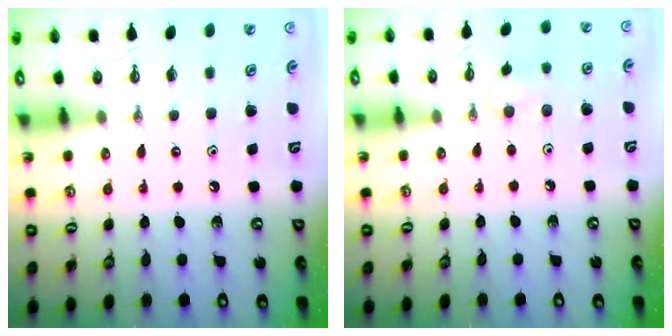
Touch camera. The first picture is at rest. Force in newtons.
{"total": 6.0, "press": 5.7, "slide": 1.9}